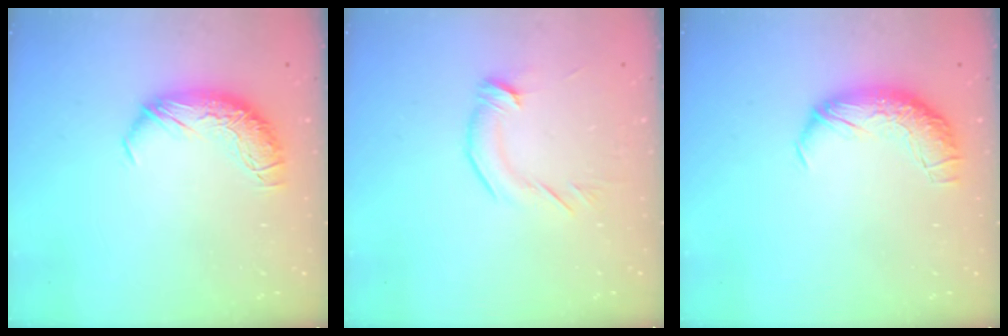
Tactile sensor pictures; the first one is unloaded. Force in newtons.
{"total": 2.6, "press": 2.6, "slide": 0.4}
{"total": 2.5, "press": 1.2, "slide": 2.2}